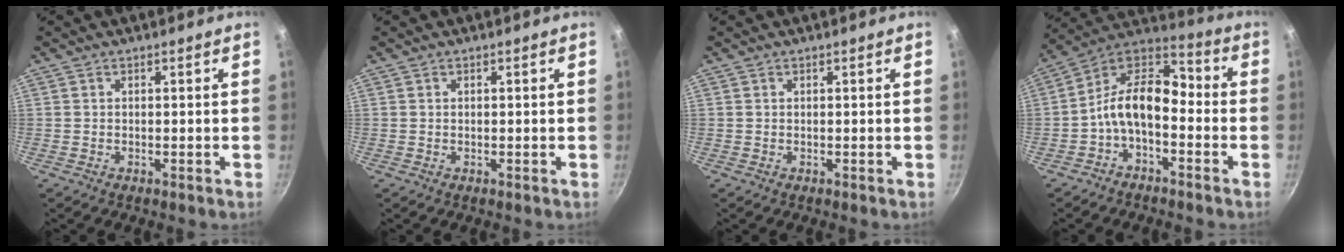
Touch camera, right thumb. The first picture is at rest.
{"total": 0.0}
{"total": 0.0}
{"total": 12.5, "force": [-3.5, 7.2, 9.6], "torque": [-0.161, 0.066, -0.085]}